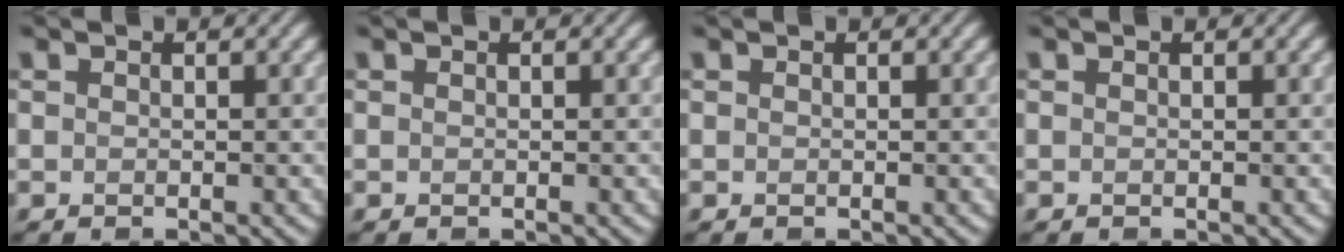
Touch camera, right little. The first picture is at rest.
{"total": 0.0}
{"total": 0.0}
{"total": 0.0}